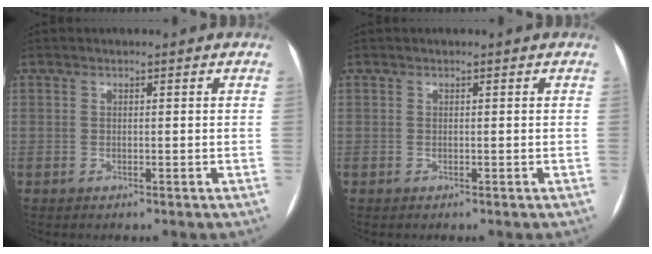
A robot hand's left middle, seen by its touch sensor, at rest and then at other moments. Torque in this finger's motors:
{"motor_torque": [0.00, 0.00, 0.03, 0.00]}